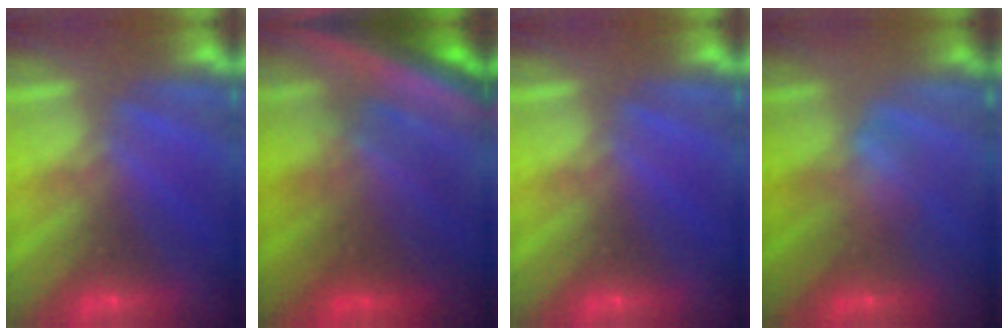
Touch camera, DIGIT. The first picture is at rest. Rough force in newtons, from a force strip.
{"total": 7.0}
{"total": 0.0}
{"total": 3.0}